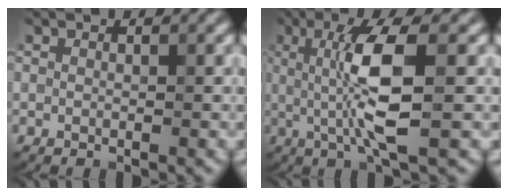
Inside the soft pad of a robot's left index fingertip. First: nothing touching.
{"total": 6.1, "force": [0.4, 1.1, 6.0], "torque": [-0.122, -0.003, 0.008]}